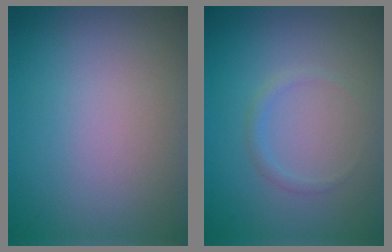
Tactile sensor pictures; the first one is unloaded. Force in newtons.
{"total": 0.9, "press": 0.9, "slide": 0.0}